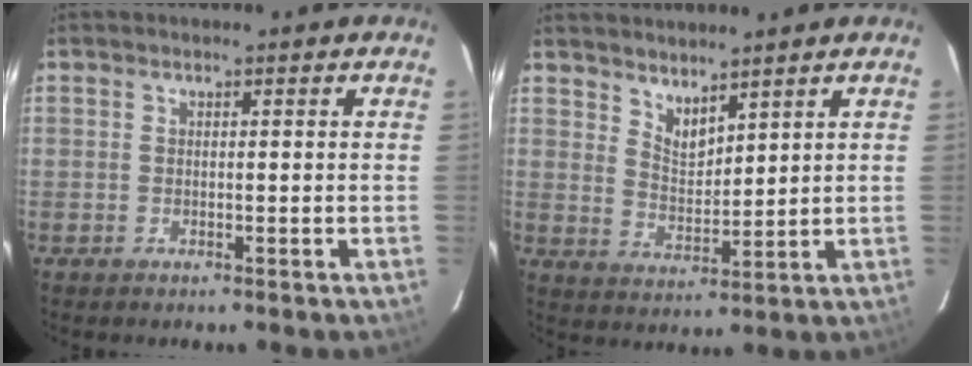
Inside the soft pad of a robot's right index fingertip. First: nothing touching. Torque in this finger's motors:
{"motor_torque": [-0.04, 0.21, 0.00, 0.01]}